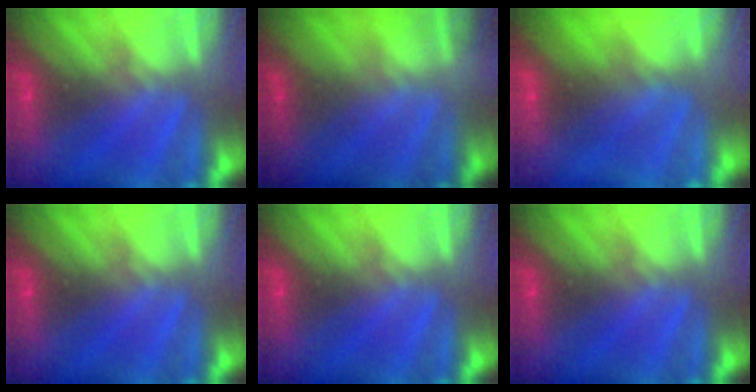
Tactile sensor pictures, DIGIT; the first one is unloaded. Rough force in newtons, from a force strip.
{"total": 1.6}
{"total": 2.5}
{"total": 0.0}
{"total": 0.0}
{"total": 0.0}